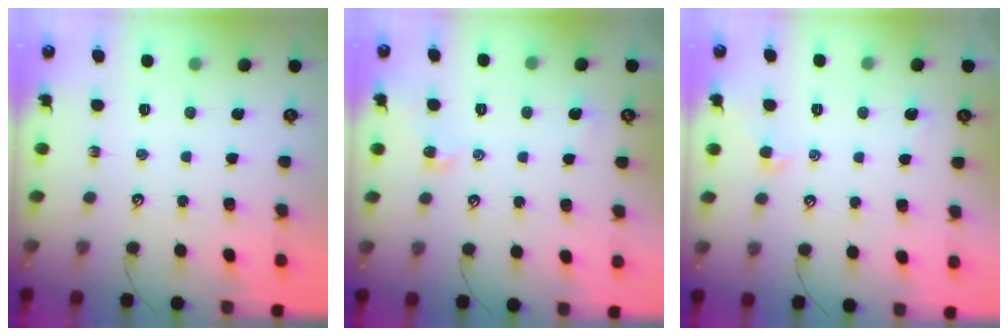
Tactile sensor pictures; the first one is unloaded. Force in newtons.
{"total": 1.5, "press": 1.4, "slide": 0.5}
{"total": 1.0, "press": 0.9, "slide": 0.6}